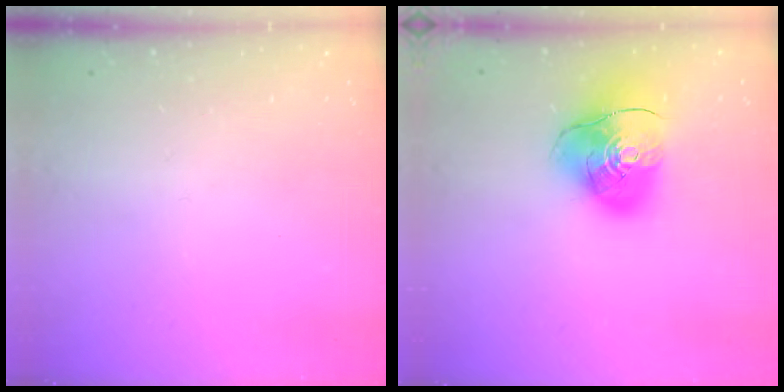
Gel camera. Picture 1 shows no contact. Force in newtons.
{"total": 15.1, "press": 14.9, "slide": 2.2}